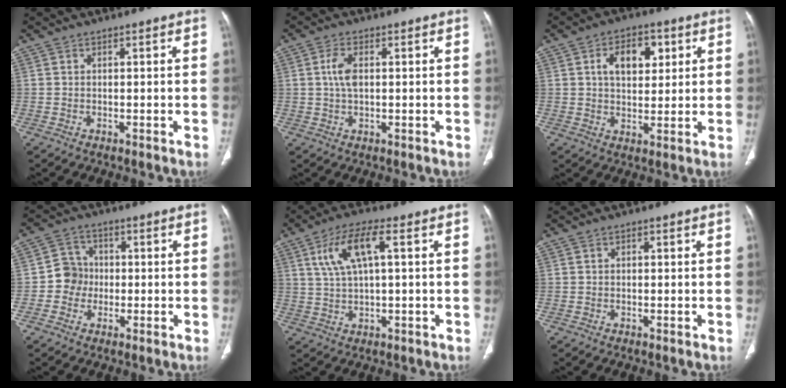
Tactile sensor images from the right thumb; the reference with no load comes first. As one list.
[{"total": 4.0, "force": [0.6, 2.0, 3.4], "torque": [-0.076, 0.003, 0.011]}, {"total": 9.3, "force": [3.0, 5.7, 6.7], "torque": [-0.073, -0.002, 0.045]}, {"total": 5.4, "force": [-0.8, 5.1, 1.4], "torque": [0.008, 0.014, -0.024]}, {"total": 8.9, "force": [2.8, 2.7, 8.0], "torque": [-0.173, 0.013, 0.057]}, {"total": 0.7, "force": [0.2, 0.5, 0.4], "torque": [-0.004, 0.003, 0.001]}]